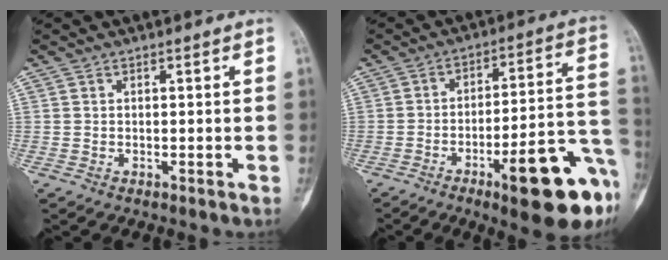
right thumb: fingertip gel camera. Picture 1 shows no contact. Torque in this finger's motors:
{"motor_torque": [2.31, 1.64, 1.28, -1.35, 0.25]}